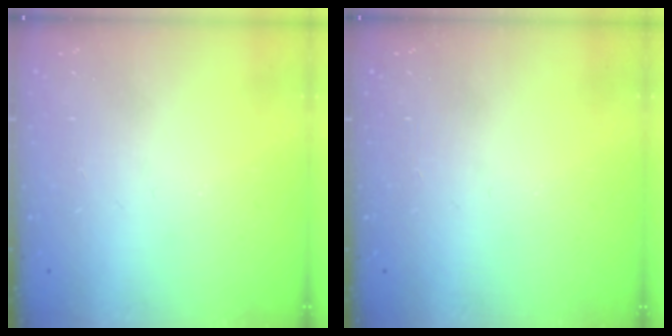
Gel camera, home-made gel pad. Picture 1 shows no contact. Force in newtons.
{"total": 0.0}